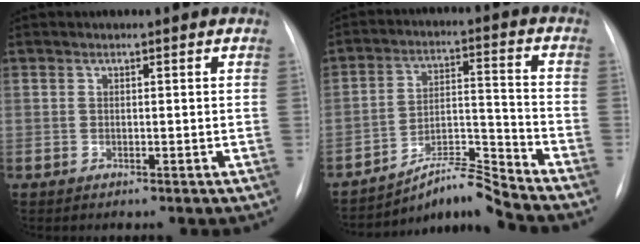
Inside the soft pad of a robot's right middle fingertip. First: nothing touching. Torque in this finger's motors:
{"motor_torque": [-0.39, -0.46, -0.06, 0.01]}